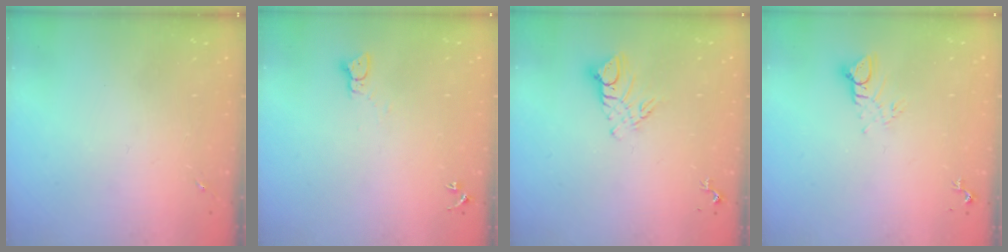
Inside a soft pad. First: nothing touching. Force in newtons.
{"total": 2.3, "press": 2.3, "slide": 0.2}
{"total": 8.7, "press": 8.6, "slide": 0.9}
{"total": 5.7, "press": 5.7, "slide": 0.3}